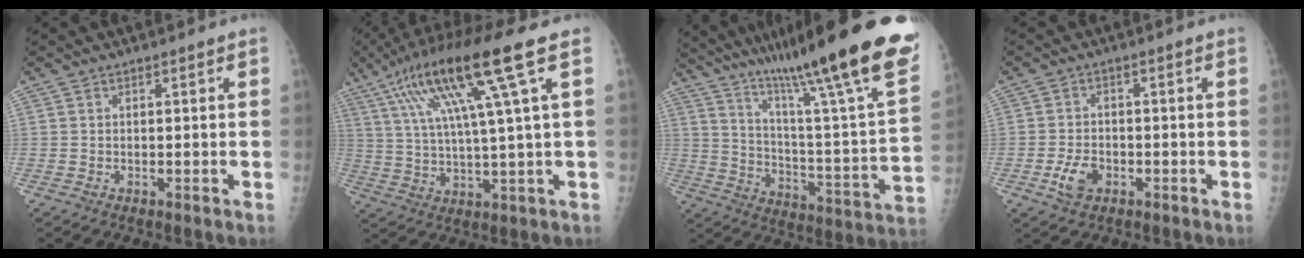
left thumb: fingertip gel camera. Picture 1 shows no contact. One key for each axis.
{"total": 17.4, "fx": 7.0, "fy": 1.0, "fz": 15.9, "tx": -0.303, "ty": 0.006, "tz": 0.120}
{"total": 33.1, "fx": 23.2, "fy": 3.1, "fz": 23.4, "tx": -0.307, "ty": -0.092, "tz": 0.345}
{"total": 4.7, "fx": -1.9, "fy": 3.1, "fz": 3.1, "tx": -0.057, "ty": 0.009, "tz": -0.035}